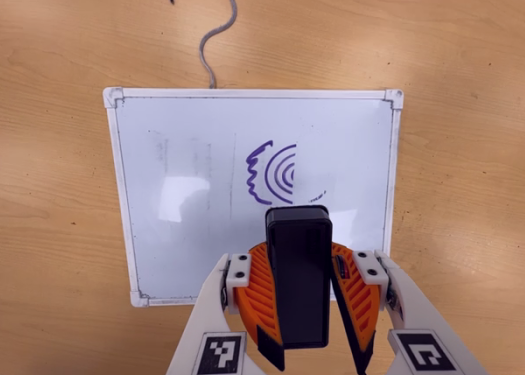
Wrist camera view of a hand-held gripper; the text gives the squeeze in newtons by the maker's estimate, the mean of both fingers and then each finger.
{"total": 13.2, "left": 12.1, "right": 14.3}